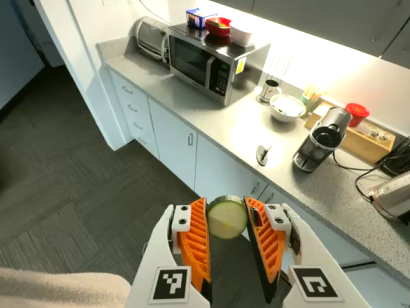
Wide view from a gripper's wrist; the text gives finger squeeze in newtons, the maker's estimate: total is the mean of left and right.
{"total": 10.2, "left": 10.6, "right": 9.8}